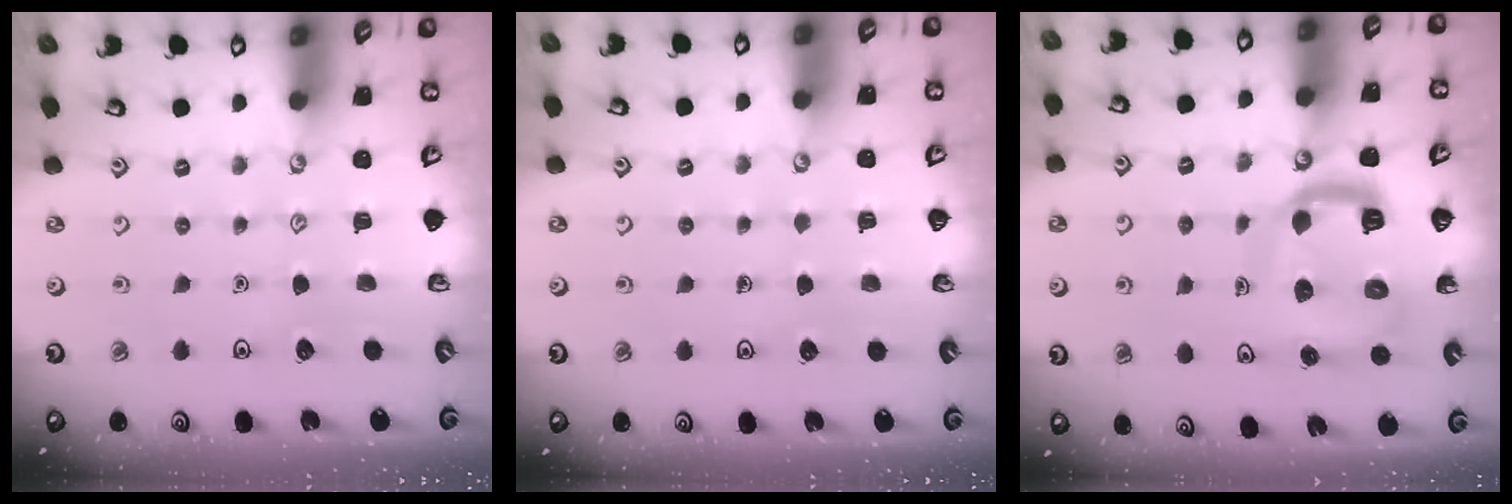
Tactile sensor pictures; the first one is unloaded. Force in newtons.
{"total": 0.8, "press": 0.8, "slide": 0.3}
{"total": 12.4, "press": 12.3, "slide": 1.5}